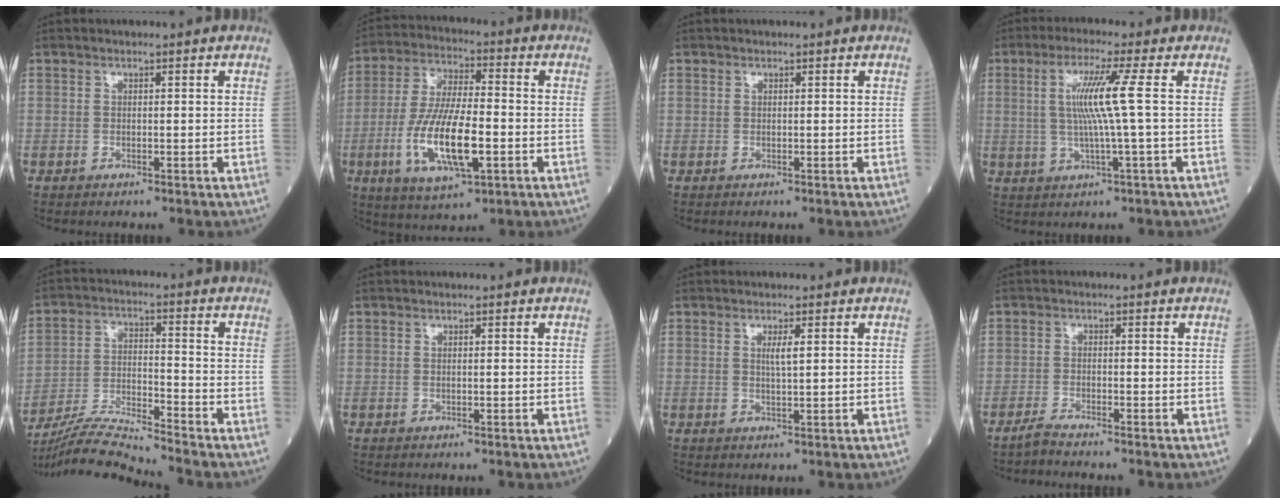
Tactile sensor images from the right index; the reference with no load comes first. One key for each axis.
{"total": 13.7, "fx": -3.7, "fy": 3.6, "fz": 12.7, "tx": -0.257, "ty": -0.011, "tz": -0.064}
{"total": 0.0}
{"total": 7.3, "fx": 0.9, "fy": -1.5, "fz": 7.1, "tx": -0.142, "ty": 0.002, "tz": 0.023}
{"total": 10.0, "fx": -9.5, "fy": -2.1, "fz": 2.6, "tx": -0.053, "ty": -0.010, "tz": -0.175}
{"total": 0.0}
{"total": 1.9, "fx": 0.6, "fy": 0.0, "fz": 1.8, "tx": -0.037, "ty": -0.002, "tz": 0.011}
{"total": 1.9, "fx": -1.7, "fy": -0.5, "fz": 0.5, "tx": -0.021, "ty": -0.007, "tz": -0.035}